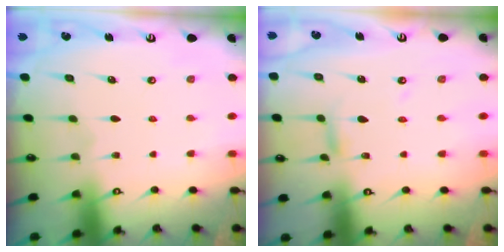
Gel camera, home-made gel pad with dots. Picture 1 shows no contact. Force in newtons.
{"total": 4.1, "press": 4.1, "slide": 0.3}